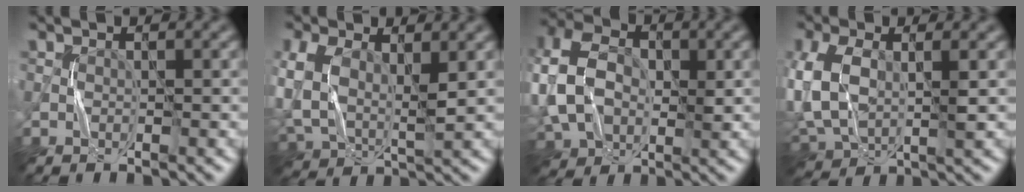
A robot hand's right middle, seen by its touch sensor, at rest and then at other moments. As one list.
[{"total": 8.1, "force": [1.7, 5.4, 5.8], "torque": [-0.149, -0.008, 0.044]}, {"total": 9.3, "force": [0.6, 6.7, 6.4], "torque": [-0.144, 0.016, -0.003]}, {"total": 6.9, "force": [0.7, 4.3, 5.3], "torque": [-0.135, -0.003, 0.017]}]